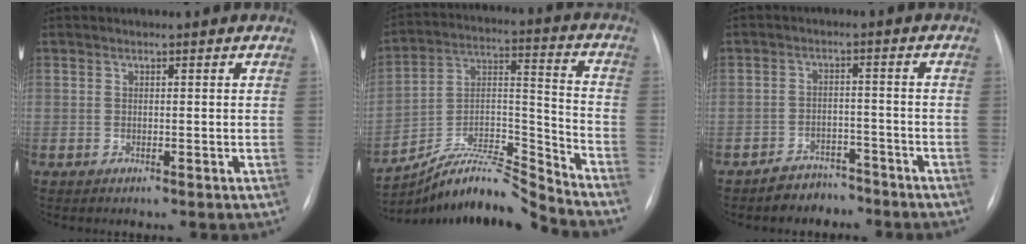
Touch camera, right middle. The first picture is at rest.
{"total": 13.4, "force": [-13.0, -1.6, 2.5], "torque": [-0.040, 0.052, -0.235]}
{"total": 4.7, "force": [-4.0, 2.4, 0.5], "torque": [-0.013, 0.006, -0.060]}